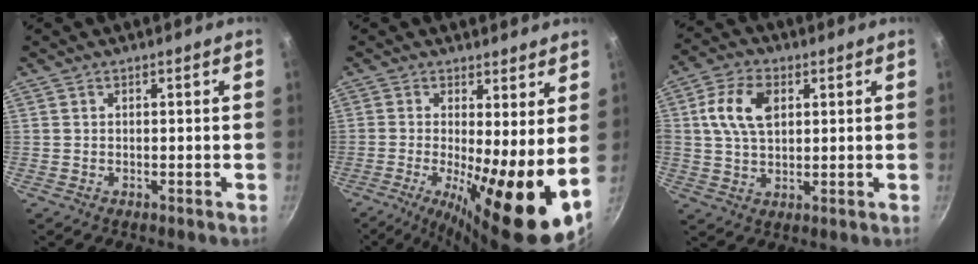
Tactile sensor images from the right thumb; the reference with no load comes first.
{"total": 13.7, "force": [-1.3, 2.9, 13.3], "torque": [-0.211, -0.015, -0.025]}
{"total": 9.7, "force": [2.4, 6.0, 7.1], "torque": [-0.127, 0.008, 0.038]}